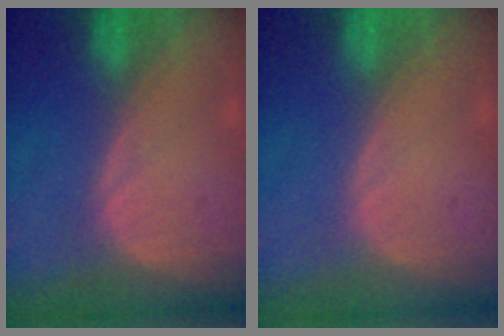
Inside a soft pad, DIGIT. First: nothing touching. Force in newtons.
{"total": 0.0}